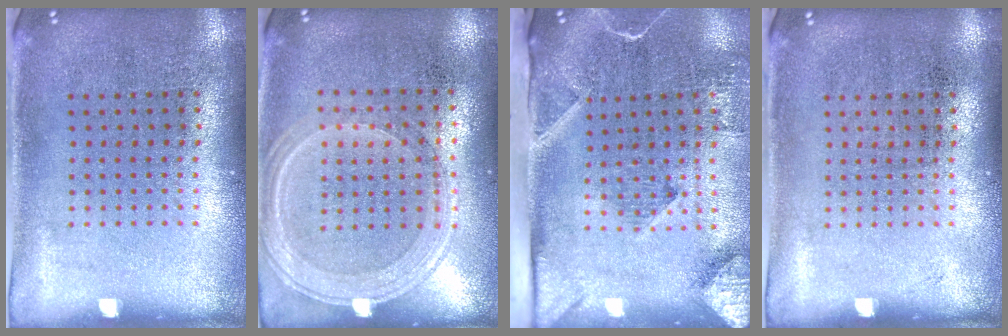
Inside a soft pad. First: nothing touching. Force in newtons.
{"total": 1.3, "press": 1.3, "slide": 0.3}
{"total": 3.0, "press": 2.2, "slide": 2.1}
{"total": 0.0}